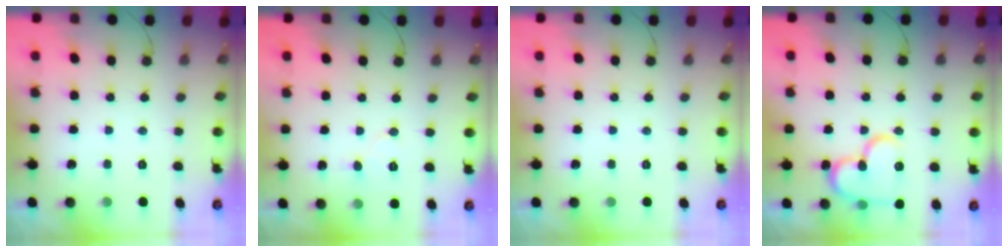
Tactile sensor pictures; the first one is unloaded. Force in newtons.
{"total": 5.9, "press": 5.9, "slide": 0.6}
{"total": 0.0}
{"total": 16.0, "press": 15.9, "slide": 1.8}